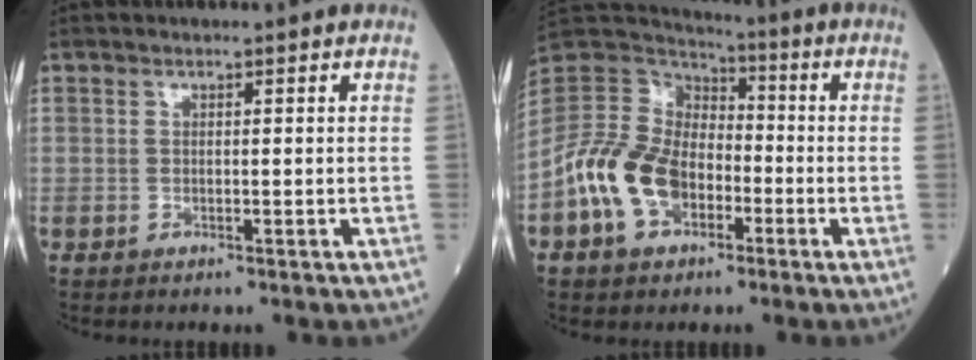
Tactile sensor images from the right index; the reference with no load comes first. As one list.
[{"total": 13.4, "force": [-4.9, 8.9, 8.8], "torque": [-0.201, 0.023, -0.093]}]